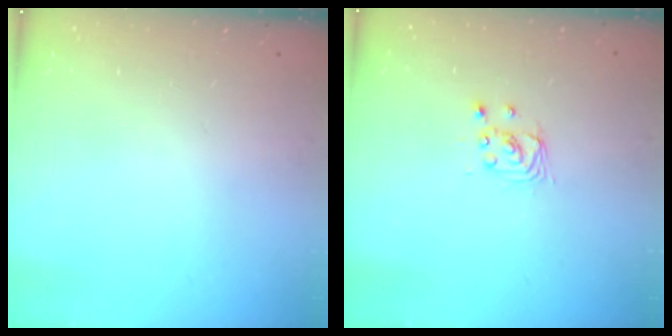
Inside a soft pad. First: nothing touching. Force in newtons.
{"total": 2.8, "press": 2.8, "slide": 0.1}